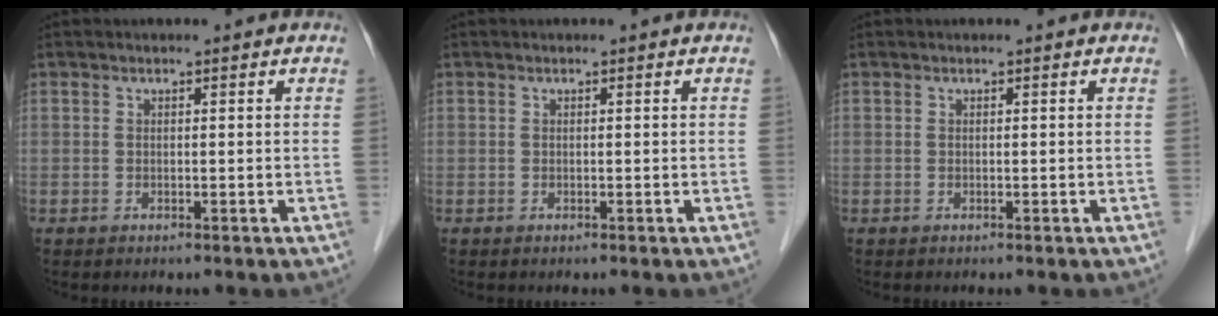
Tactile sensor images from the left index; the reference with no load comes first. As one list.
[{"total": 0.0}, {"total": 0.0}]